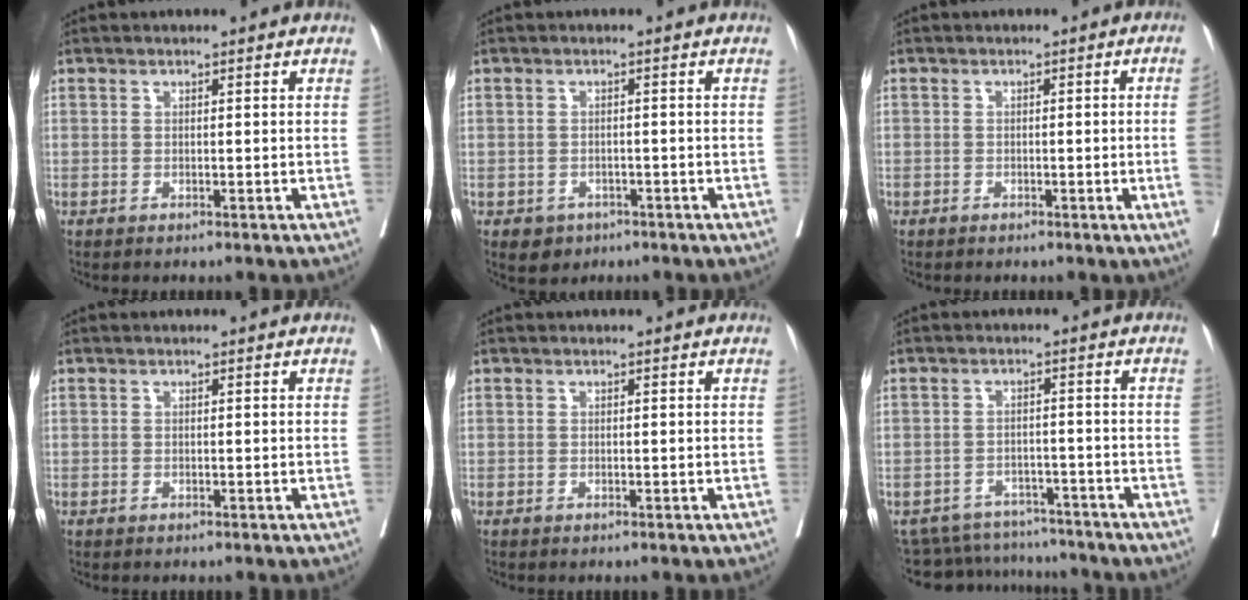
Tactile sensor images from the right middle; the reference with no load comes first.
{"total": 2.7, "force": [-1.6, 2.1, 0.6], "torque": [-0.009, 0.003, -0.016]}
{"total": 2.7, "force": [-0.6, -0.6, 2.6], "torque": [-0.035, -0.002, -0.008]}
{"total": 0.0}
{"total": 0.0}
{"total": 9.7, "force": [-9.3, 2.6, 0.3], "torque": [-0.007, 0.012, -0.124]}